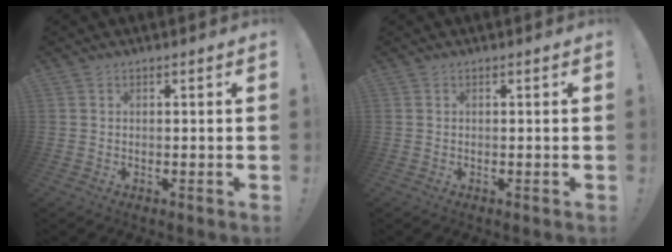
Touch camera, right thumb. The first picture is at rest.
{"total": 0.0}